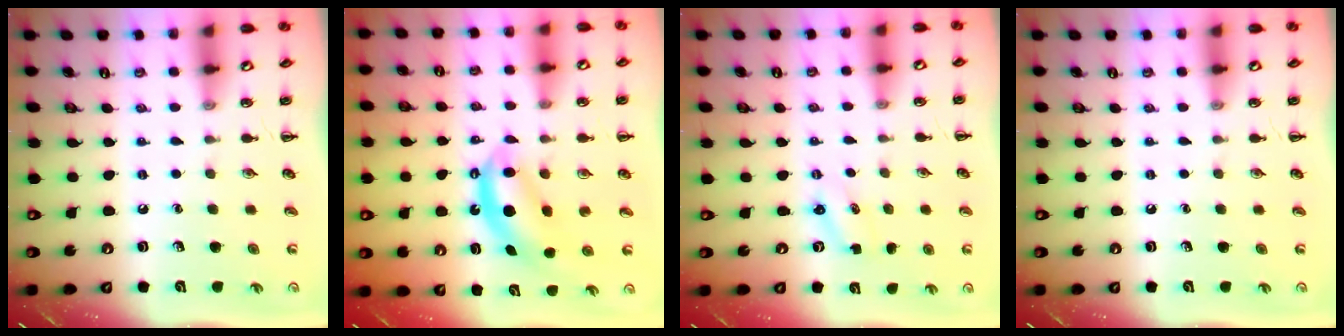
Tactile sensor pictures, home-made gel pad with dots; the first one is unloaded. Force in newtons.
{"total": 7.4, "press": 7.3, "slide": 1.2}
{"total": 2.3, "press": 2.2, "slide": 0.7}
{"total": 0.0}